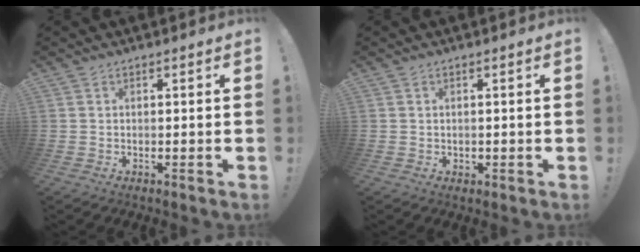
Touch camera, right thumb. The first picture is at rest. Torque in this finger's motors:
{"motor_torque": [-0.01, -0.17, 0.07, -0.04, -0.01]}